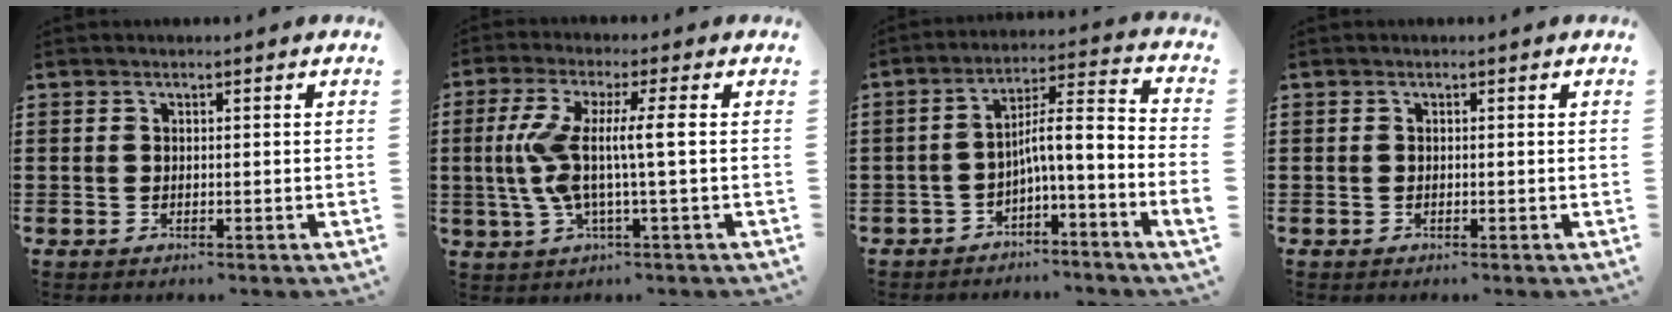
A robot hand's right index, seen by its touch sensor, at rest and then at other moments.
{"total": 8.6, "force": [0.0, 0.0, 8.6], "torque": [-0.188, -0.016, -0.013]}
{"total": 5.3, "force": [-3.5, -0.7, 3.9], "torque": [-0.078, -0.021, -0.080]}
{"total": 0.0}